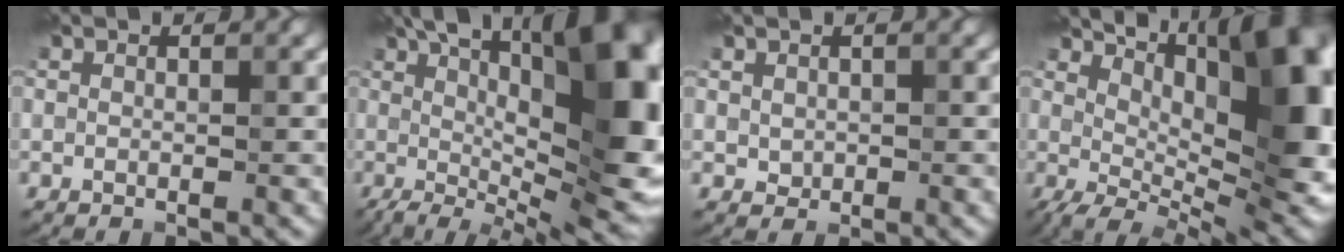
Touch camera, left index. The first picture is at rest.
{"total": 18.3, "force": [4.3, 6.5, 16.6], "torque": [-0.232, 0.024, 0.077]}
{"total": 1.0, "force": [0.2, 0.8, 0.5], "torque": [-0.010, 0.002, 0.004]}
{"total": 17.2, "force": [4.7, 7.7, 14.7], "torque": [-0.181, 0.016, 0.091]}